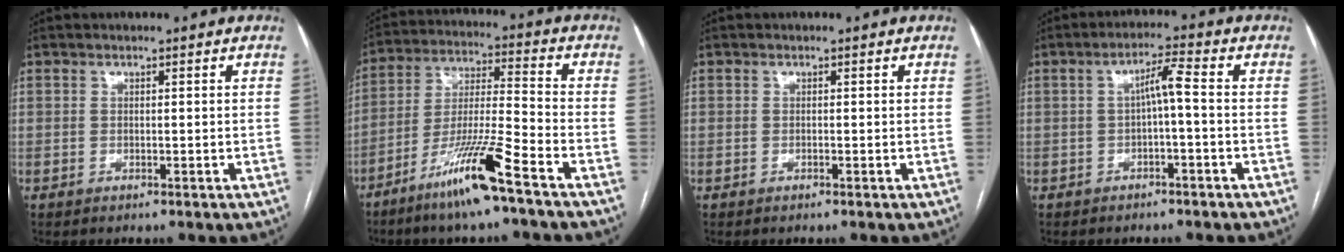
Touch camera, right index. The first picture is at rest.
{"total": 12.7, "force": [-8.1, -0.4, 9.7], "torque": [-0.188, -0.023, -0.154]}
{"total": 0.0}
{"total": 4.0, "force": [-0.4, 0.4, 3.9], "torque": [-0.067, 0.018, -0.004]}